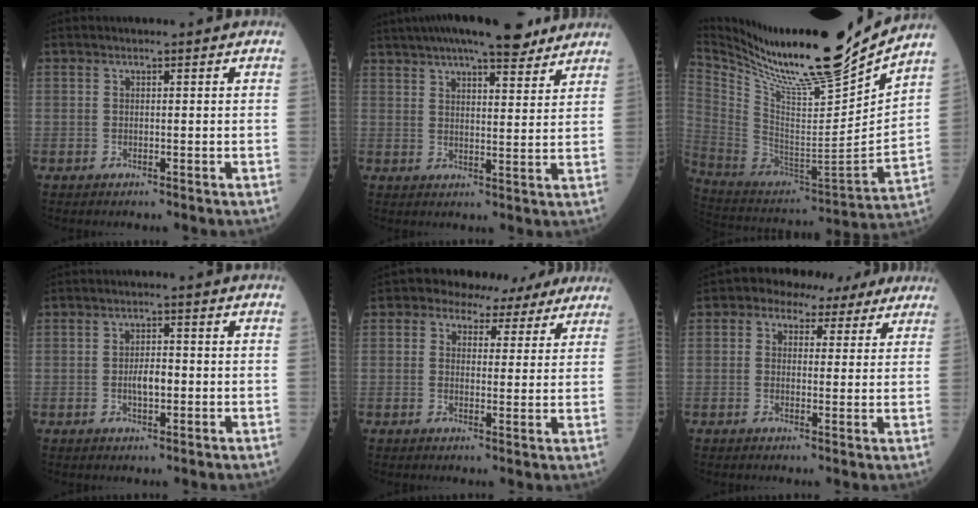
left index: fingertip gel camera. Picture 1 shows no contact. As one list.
[{"total": 16.2, "force": [13.1, 3.4, 8.8], "torque": [-0.146, 0.028, 0.184]}, {"total": 25.0, "force": [21.0, 0.5, 13.5], "torque": [-0.246, -0.057, 0.356]}, {"total": 2.9, "force": [-0.7, 1.0, 2.6], "torque": [-0.048, -0.001, -0.012]}, {"total": 7.6, "force": [5.8, 4.5, 1.8], "torque": [-0.009, 0.016, 0.056]}, {"total": 6.9, "force": [4.5, 4.4, 2.7], "torque": [-0.030, 0.027, 0.050]}]